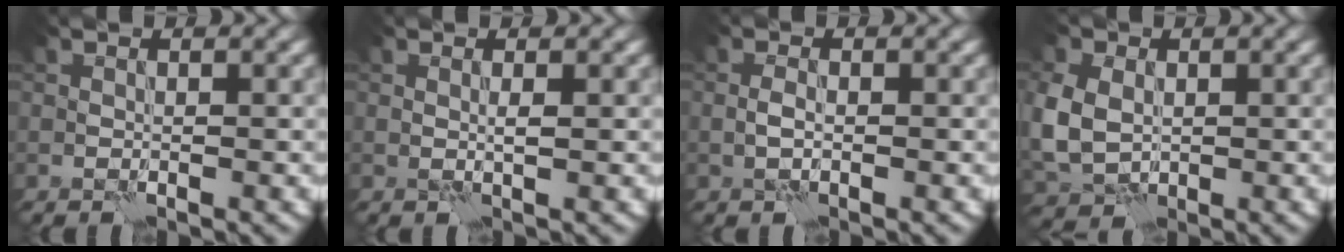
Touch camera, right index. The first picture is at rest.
{"total": 0.7, "force": [0.2, -0.3, 0.6], "torque": [-0.014, 0.005, 0.003]}
{"total": 1.1, "force": [-0.4, 0.3, 0.9], "torque": [-0.022, 0.006, -0.010]}
{"total": 6.7, "force": [0.1, 5.3, 4.1], "torque": [-0.114, 0.004, 0.000]}